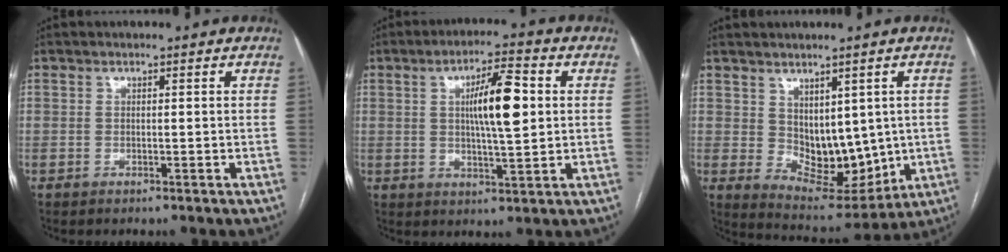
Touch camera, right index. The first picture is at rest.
{"total": 9.3, "force": [1.6, 1.7, 9.0], "torque": [-0.154, 0.009, 0.027]}
{"total": 10.2, "force": [0.7, 6.4, 7.9], "torque": [-0.107, -0.002, 0.041]}